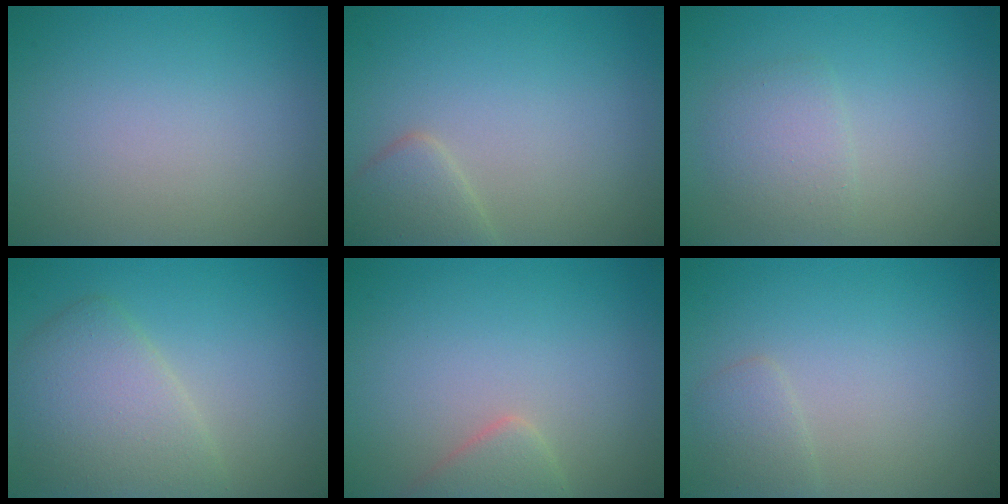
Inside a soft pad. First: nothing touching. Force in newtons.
{"total": 2.6, "press": 2.6, "slide": 0.1}
{"total": 2.2, "press": 2.2, "slide": 0.1}
{"total": 4.9, "press": 4.9, "slide": 0.3}
{"total": 2.1, "press": 2.1, "slide": 0.2}
{"total": 1.4, "press": 1.4, "slide": 0.1}